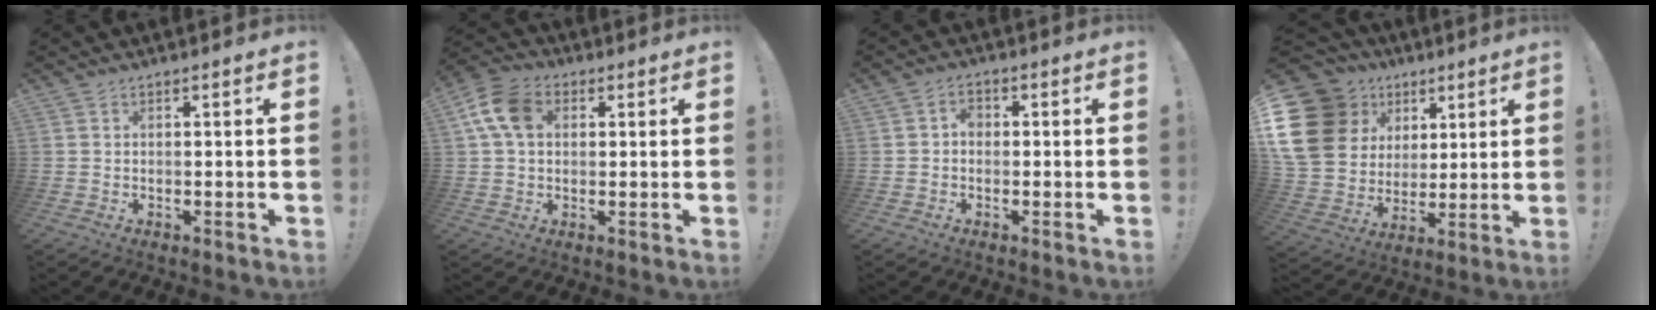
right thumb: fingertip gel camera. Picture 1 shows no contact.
{"total": 11.0, "force": [2.8, 7.8, 7.2], "torque": [-0.134, 0.012, 0.056]}
{"total": 2.7, "force": [-0.6, 1.9, 1.8], "torque": [-0.025, 0.007, -0.013]}
{"total": 20.8, "force": [7.4, 16.5, 10.3], "torque": [-0.183, -0.030, 0.173]}